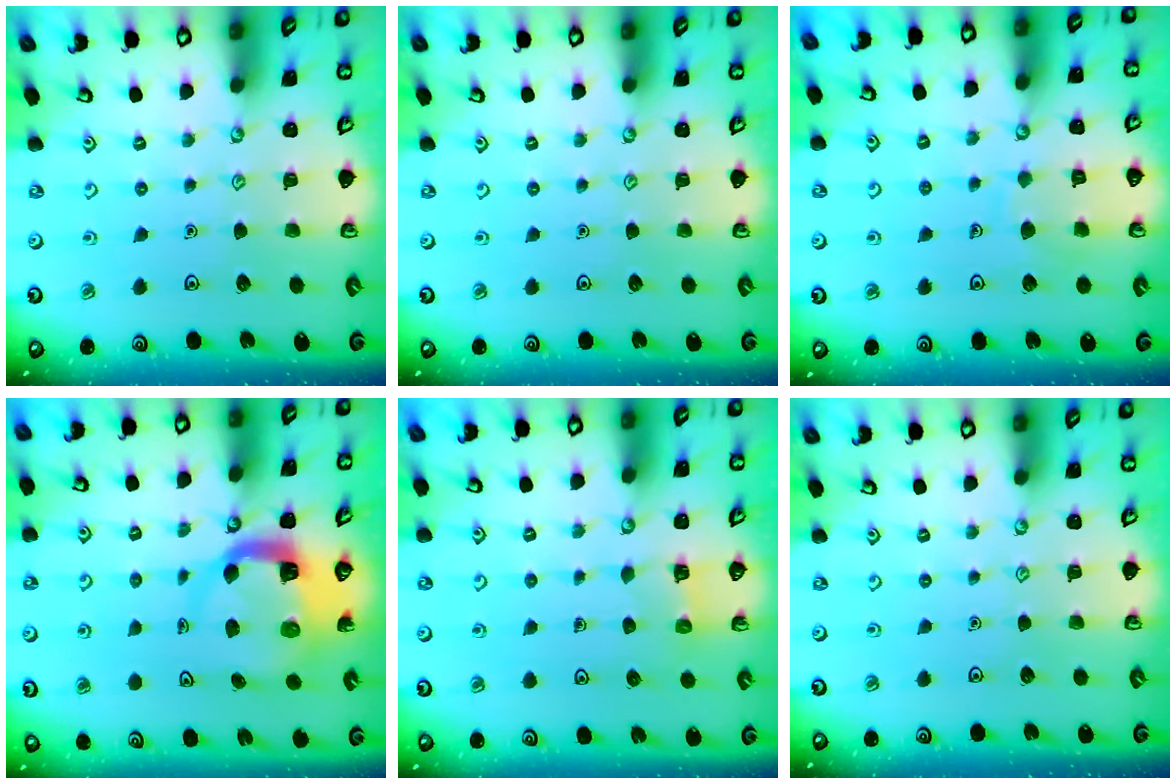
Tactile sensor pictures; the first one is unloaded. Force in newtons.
{"total": 0.0}
{"total": 6.2, "press": 6.2, "slide": 0.6}
{"total": 7.2, "press": 7.2, "slide": 0.9}
{"total": 2.5, "press": 2.5, "slide": 0.1}
{"total": 0.0}